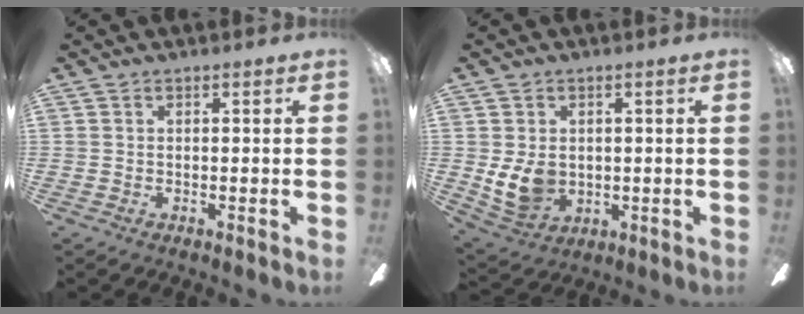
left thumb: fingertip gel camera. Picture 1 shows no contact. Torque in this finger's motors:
{"motor_torque": [0.65, 1.65, 0.66, -0.72, 0.05]}